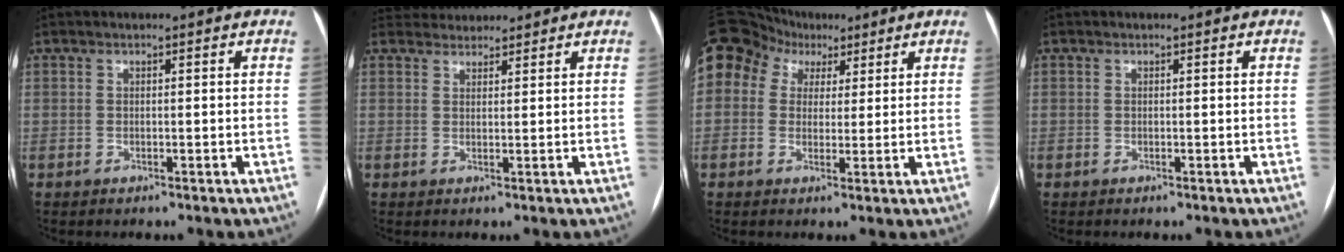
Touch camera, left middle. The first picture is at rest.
{"total": 3.7, "force": [3.5, 1.0, -0.2], "torque": [0.004, 0.026, 0.060]}
{"total": 19.7, "force": [9.2, 15.4, 8.1], "torque": [-0.253, 0.102, 0.175]}
{"total": 0.0}